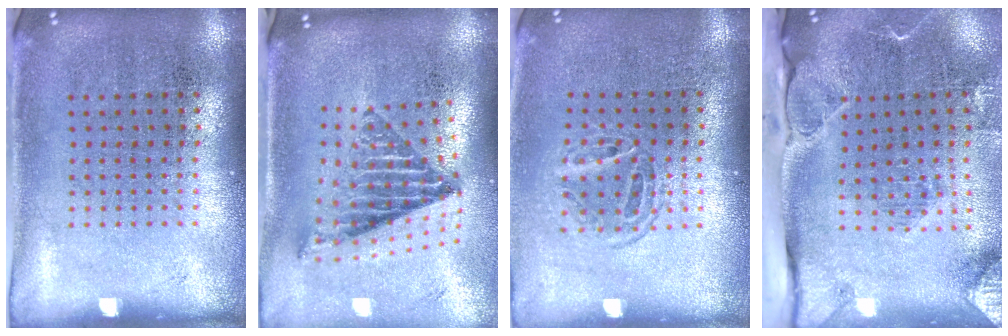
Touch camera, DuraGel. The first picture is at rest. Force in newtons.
{"total": 1.7, "press": 1.4, "slide": 1.1}
{"total": 1.4, "press": 1.1, "slide": 0.8}
{"total": 2.9, "press": 2.2, "slide": 1.8}